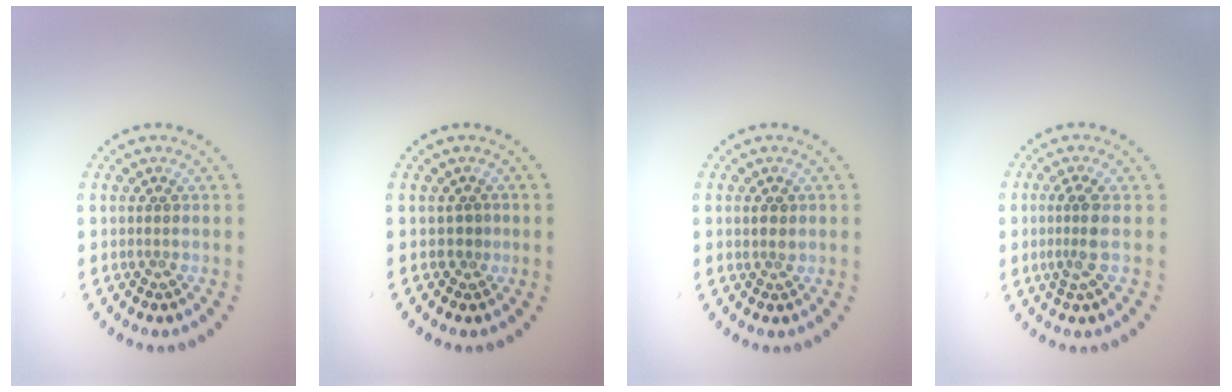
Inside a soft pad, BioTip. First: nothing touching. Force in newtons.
{"total": 0.8, "press": 0.5, "slide": 0.7}
{"total": 1.2, "press": 1.1, "slide": 0.5}
{"total": 2.1, "press": 1.8, "slide": 1.1}